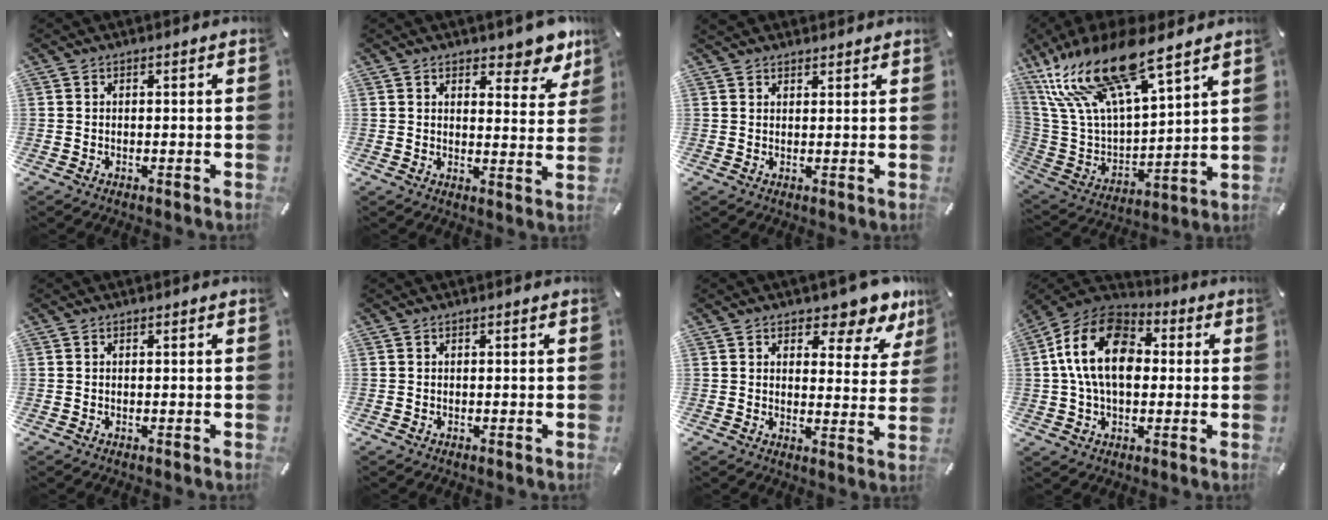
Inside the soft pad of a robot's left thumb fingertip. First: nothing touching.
{"total": 6.8, "force": [5.4, 3.4, 2.3], "torque": [-0.020, -0.042, 0.092]}
{"total": 2.1, "force": [1.7, 1.3, 0.0], "torque": [0.008, -0.001, 0.031]}
{"total": 22.5, "force": [16.3, 7.4, 13.6], "torque": [-0.301, -0.107, 0.283]}
{"total": 0.0}
{"total": 0.0}
{"total": 7.4, "force": [5.6, 3.5, 3.4], "torque": [-0.026, -0.054, 0.089]}
{"total": 16.2, "force": [1.7, 11.2, 11.6], "torque": [-0.243, 0.013, 0.027]}